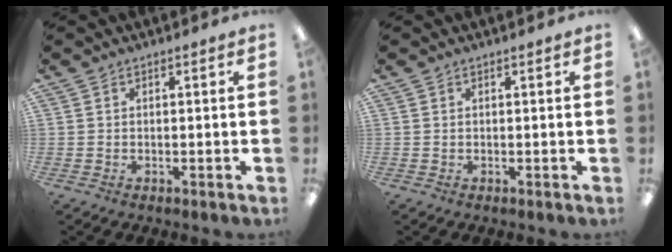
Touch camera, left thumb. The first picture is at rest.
{"total": 0.0}